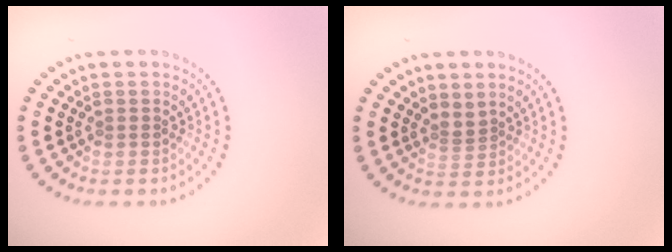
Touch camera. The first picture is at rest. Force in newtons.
{"total": 1.0, "press": 0.6, "slide": 0.8}